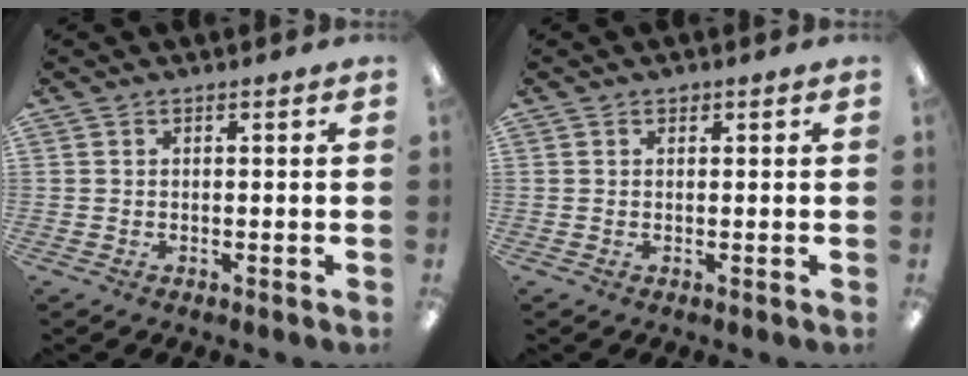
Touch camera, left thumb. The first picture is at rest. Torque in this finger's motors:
{"motor_torque": [0.12, -0.03, 0.32, -0.05, 0.02]}